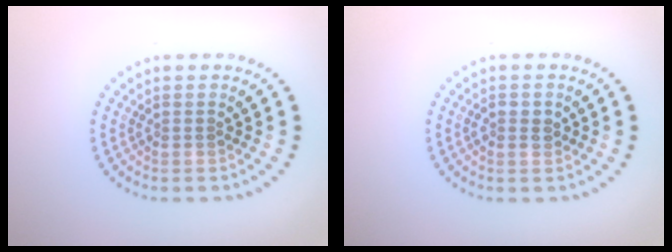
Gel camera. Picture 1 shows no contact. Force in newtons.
{"total": 1.4, "press": 1.4, "slide": 0.1}